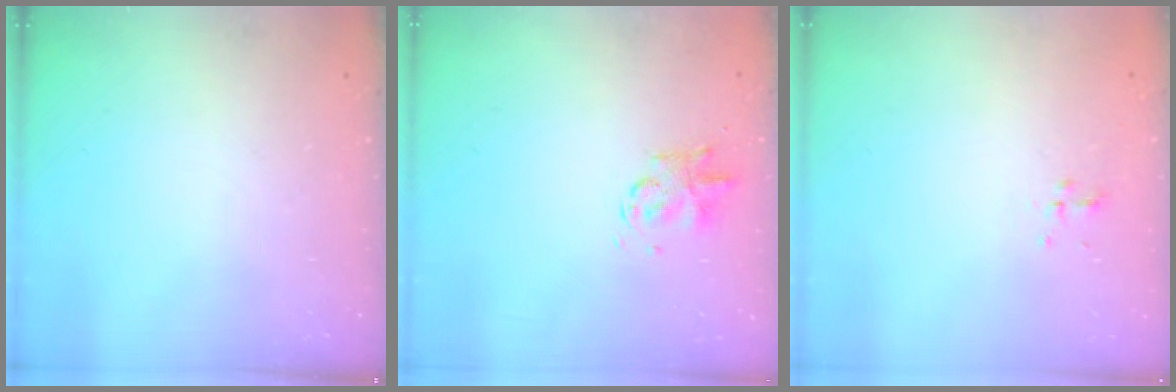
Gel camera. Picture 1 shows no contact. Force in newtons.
{"total": 2.8, "press": 2.8, "slide": 0.6}
{"total": 2.0, "press": 1.8, "slide": 0.8}